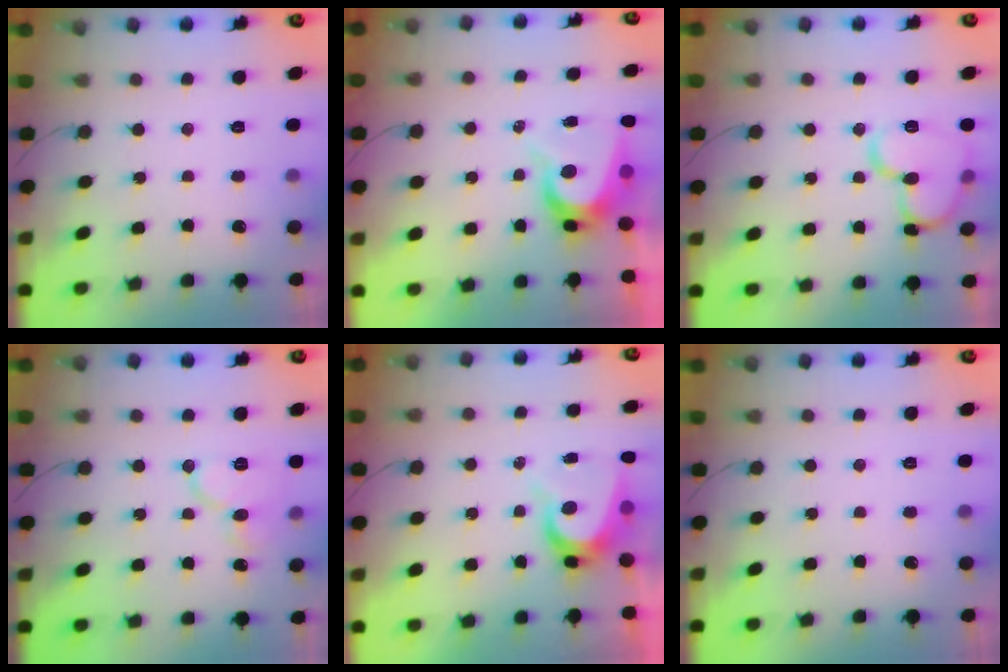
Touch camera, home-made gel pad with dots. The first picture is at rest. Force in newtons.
{"total": 7.7, "press": 7.7, "slide": 0.6}
{"total": 13.0, "press": 12.8, "slide": 2.2}
{"total": 10.0, "press": 9.9, "slide": 1.2}
{"total": 6.6, "press": 6.6, "slide": 0.5}
{"total": 0.0}